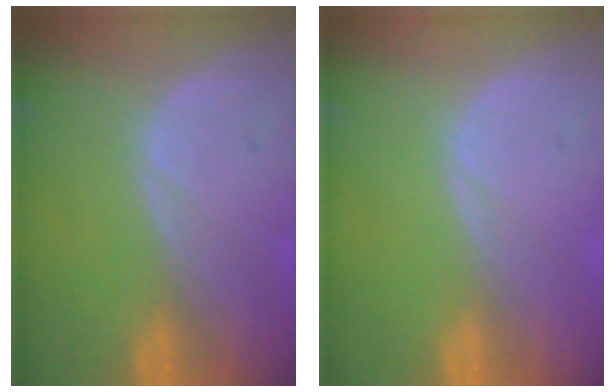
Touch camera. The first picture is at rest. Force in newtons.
{"total": 0.0}